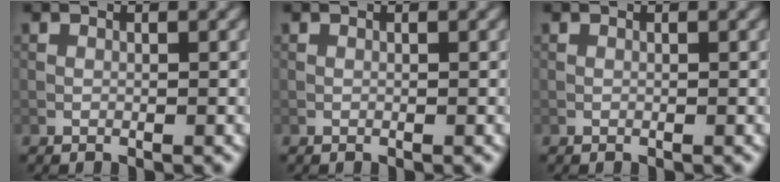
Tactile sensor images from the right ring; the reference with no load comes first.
{"total": 0.0}
{"total": 0.0}